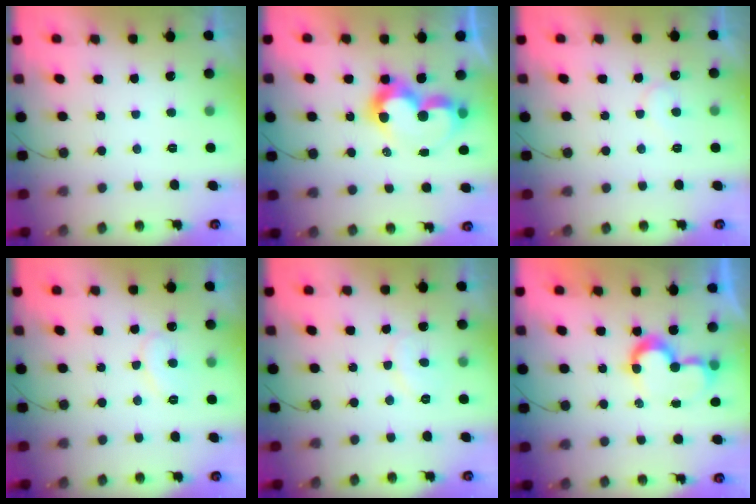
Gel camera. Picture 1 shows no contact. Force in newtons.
{"total": 11.2, "press": 11.1, "slide": 1.0}
{"total": 7.0, "press": 6.9, "slide": 0.6}
{"total": 8.2, "press": 8.2, "slide": 0.6}
{"total": 6.8, "press": 6.8, "slide": 0.6}
{"total": 9.7, "press": 9.7, "slide": 0.7}